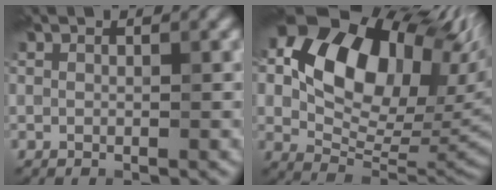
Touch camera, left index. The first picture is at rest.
{"total": 15.0, "force": [4.5, 10.0, 10.1], "torque": [-0.177, 0.020, 0.104]}